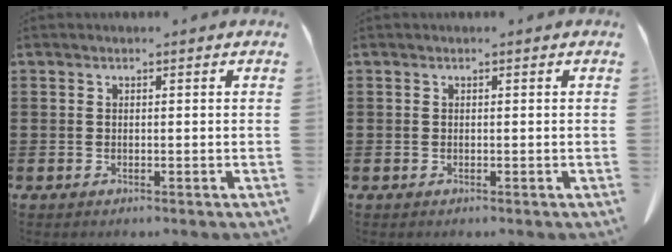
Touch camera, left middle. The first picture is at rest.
{"total": 0.0}